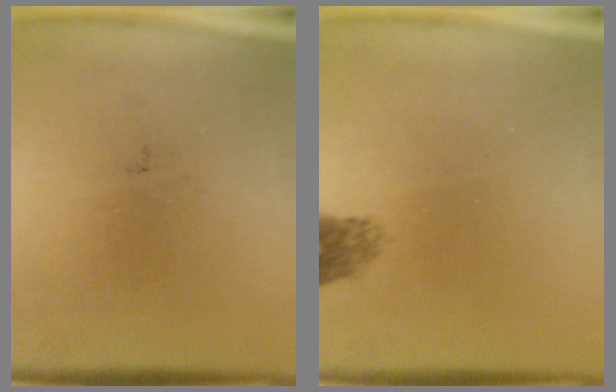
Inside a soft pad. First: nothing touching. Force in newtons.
{"total": 2.1}